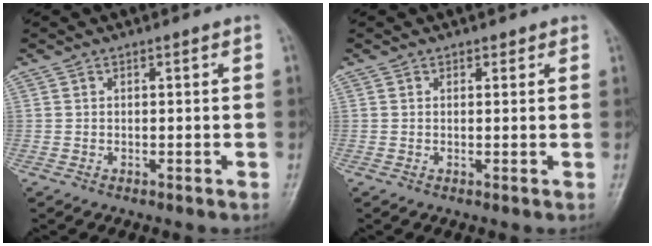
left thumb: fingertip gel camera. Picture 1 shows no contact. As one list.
[{"total": 1.0, "force": [0.7, 0.7, 0.2], "torque": [0.009, -0.003, 0.004]}]